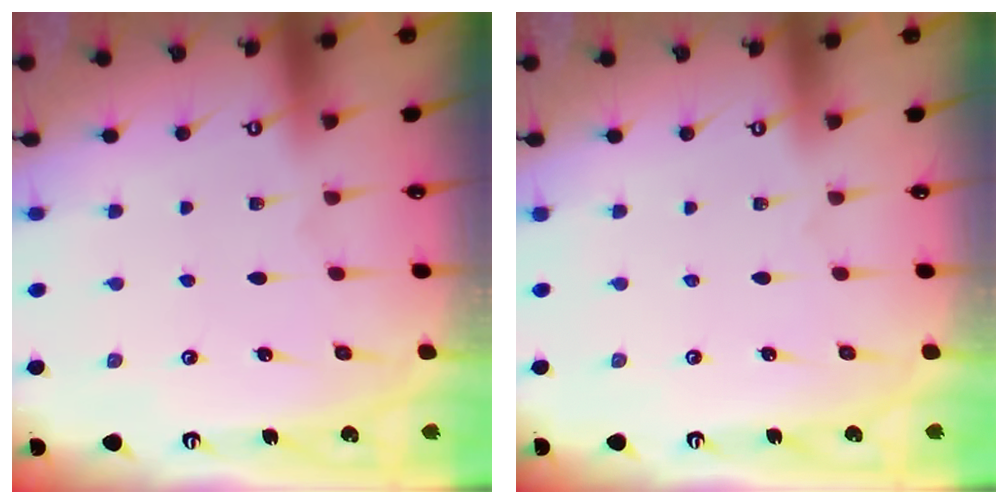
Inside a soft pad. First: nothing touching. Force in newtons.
{"total": 0.0}